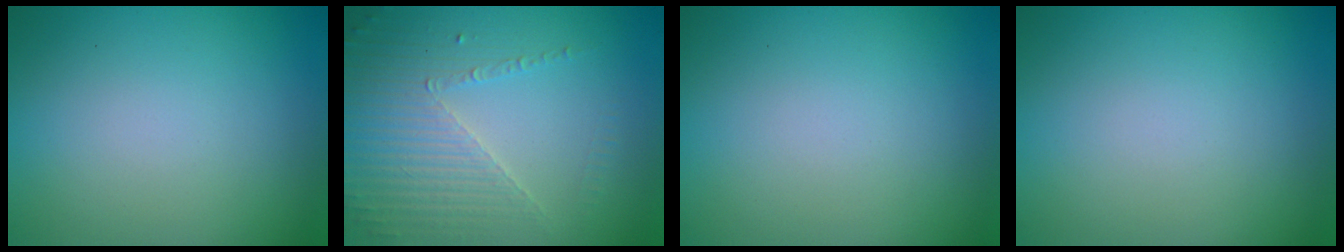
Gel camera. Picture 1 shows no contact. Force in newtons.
{"total": 3.7, "press": 3.3, "slide": 1.5}
{"total": 0.0}
{"total": 0.0}